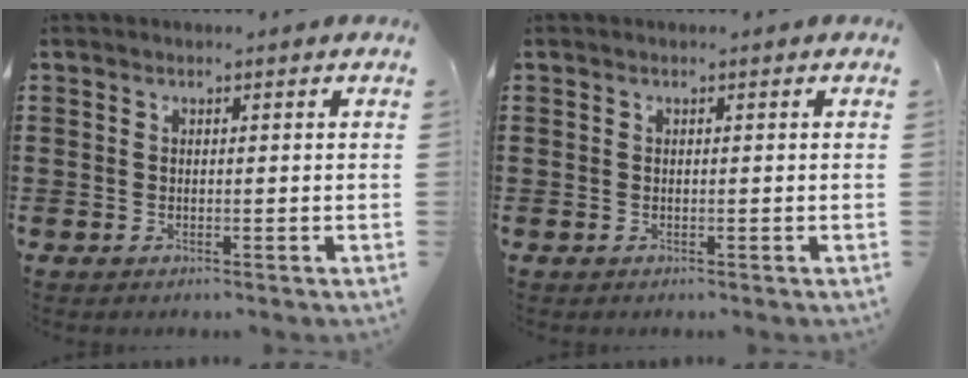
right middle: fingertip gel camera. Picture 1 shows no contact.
{"total": 0.0}